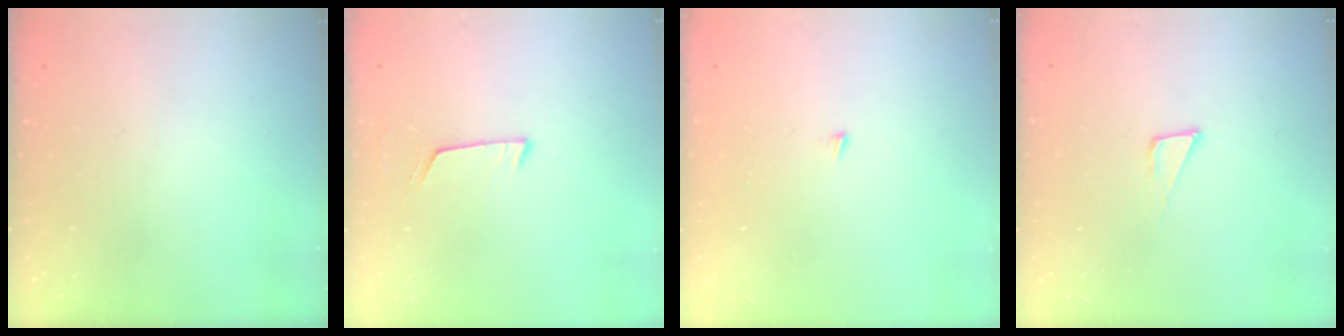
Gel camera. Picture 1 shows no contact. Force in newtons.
{"total": 5.9, "press": 5.9, "slide": 0.5}
{"total": 3.9, "press": 3.9, "slide": 0.3}
{"total": 4.3, "press": 4.3, "slide": 0.1}